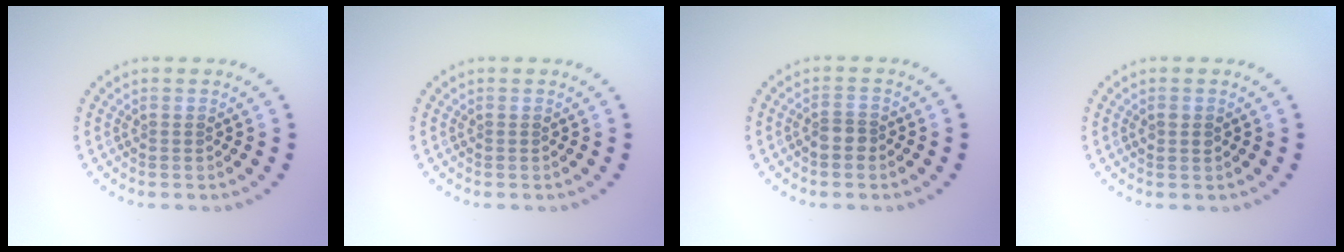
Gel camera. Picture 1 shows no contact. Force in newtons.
{"total": 0.0}
{"total": 1.7, "press": 1.5, "slide": 0.8}
{"total": 1.2, "press": 1.2, "slide": 0.1}